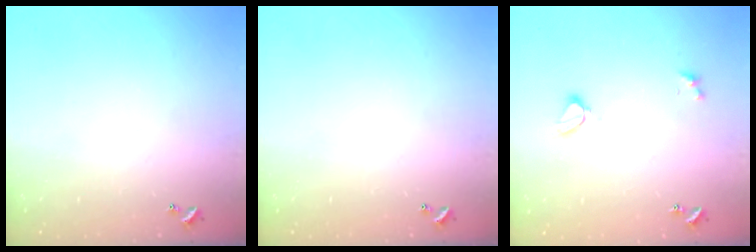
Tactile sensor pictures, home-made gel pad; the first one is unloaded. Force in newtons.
{"total": 0.0}
{"total": 2.2, "press": 2.2, "slide": 0.3}